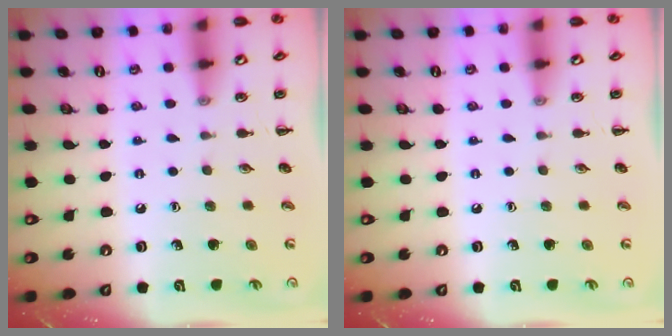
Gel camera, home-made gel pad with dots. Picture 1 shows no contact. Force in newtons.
{"total": 0.0}